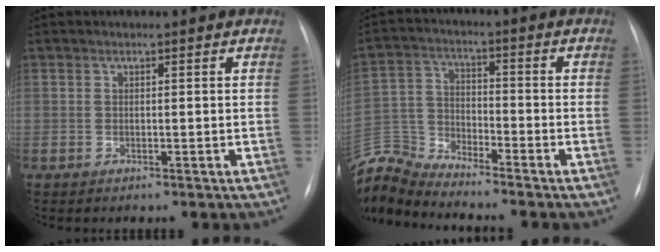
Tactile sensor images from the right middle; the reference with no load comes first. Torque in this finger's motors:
{"motor_torque": [-0.07, -0.41, 0.01, 0.00]}